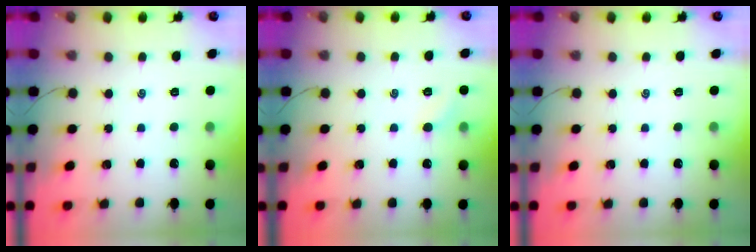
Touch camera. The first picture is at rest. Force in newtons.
{"total": 4.0, "press": 3.8, "slide": 1.2}
{"total": 0.0}